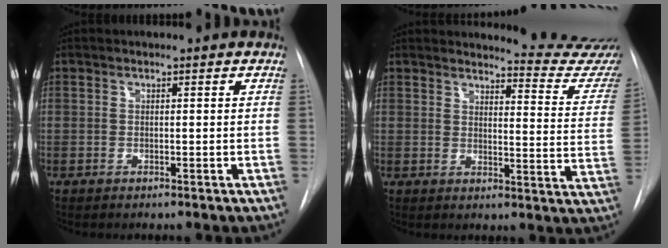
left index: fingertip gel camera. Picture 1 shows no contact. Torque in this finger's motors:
{"motor_torque": [0.97, -1.17, -0.06, -0.01]}